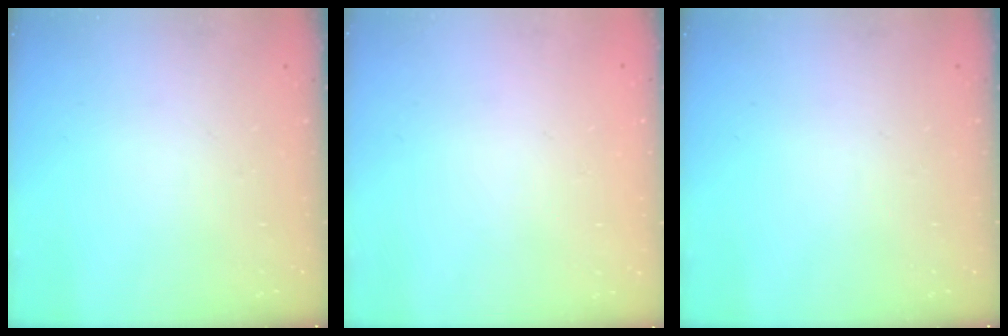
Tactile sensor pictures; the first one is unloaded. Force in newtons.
{"total": 1.6, "press": 1.6, "slide": 0.2}
{"total": 0.0}